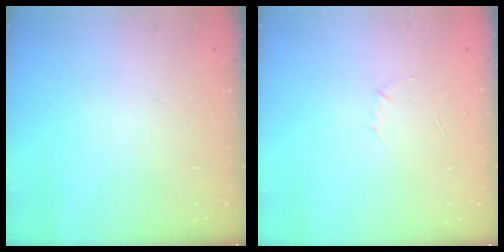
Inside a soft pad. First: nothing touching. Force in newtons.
{"total": 2.9, "press": 2.8, "slide": 0.8}